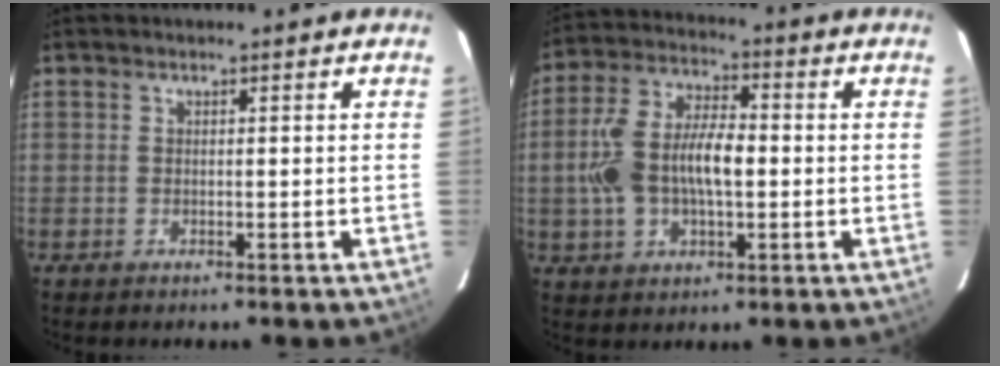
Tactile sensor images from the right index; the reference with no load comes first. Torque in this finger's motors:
{"motor_torque": [0.50, -0.14, 0.59, 0.14]}